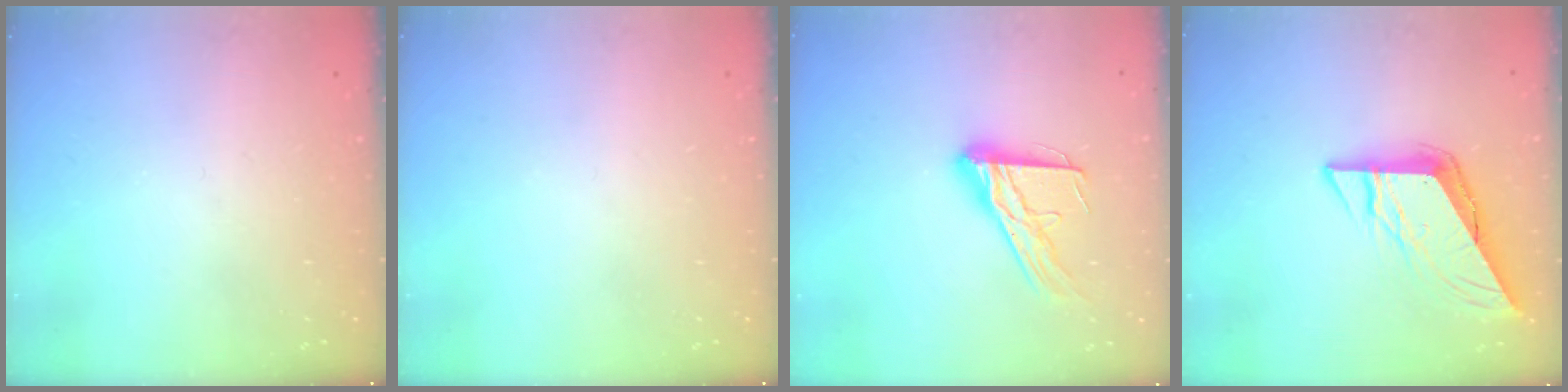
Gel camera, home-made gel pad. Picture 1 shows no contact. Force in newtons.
{"total": 0.0}
{"total": 14.8, "press": 14.8, "slide": 1.3}
{"total": 9.8, "press": 9.8, "slide": 0.6}